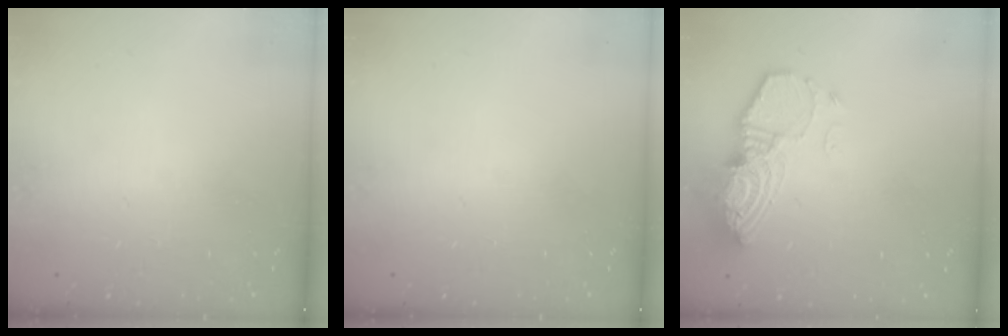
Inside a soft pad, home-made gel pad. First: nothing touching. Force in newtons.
{"total": 0.0}
{"total": 12.9, "press": 12.8, "slide": 0.9}